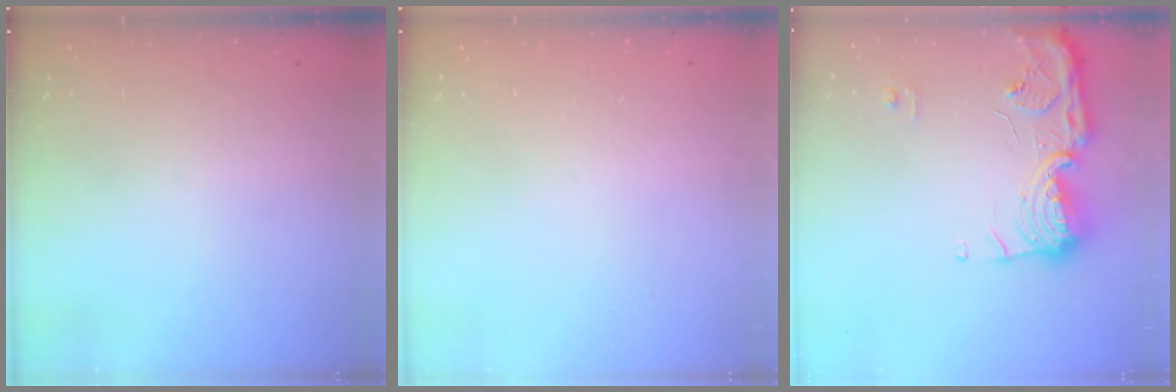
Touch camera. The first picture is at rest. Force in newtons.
{"total": 0.0}
{"total": 15.0, "press": 14.9, "slide": 0.8}